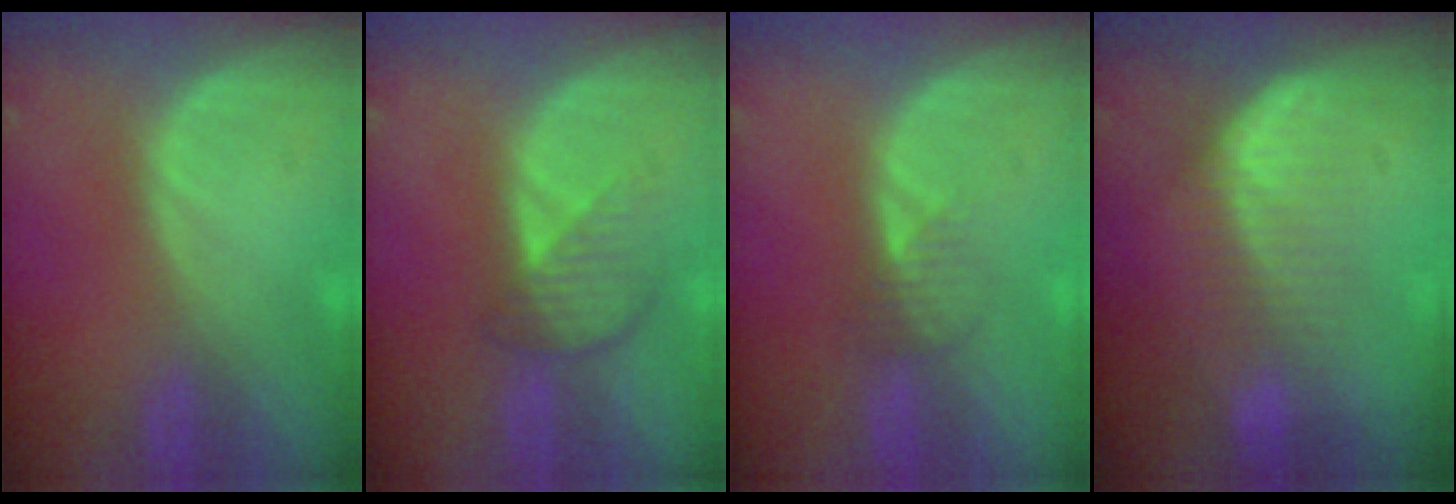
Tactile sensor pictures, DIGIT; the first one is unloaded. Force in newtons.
{"total": 4.3, "press": 3.8, "slide": 1.9}
{"total": 2.1, "press": 2.1, "slide": 0.2}
{"total": 6.9, "press": 6.5, "slide": 2.4}